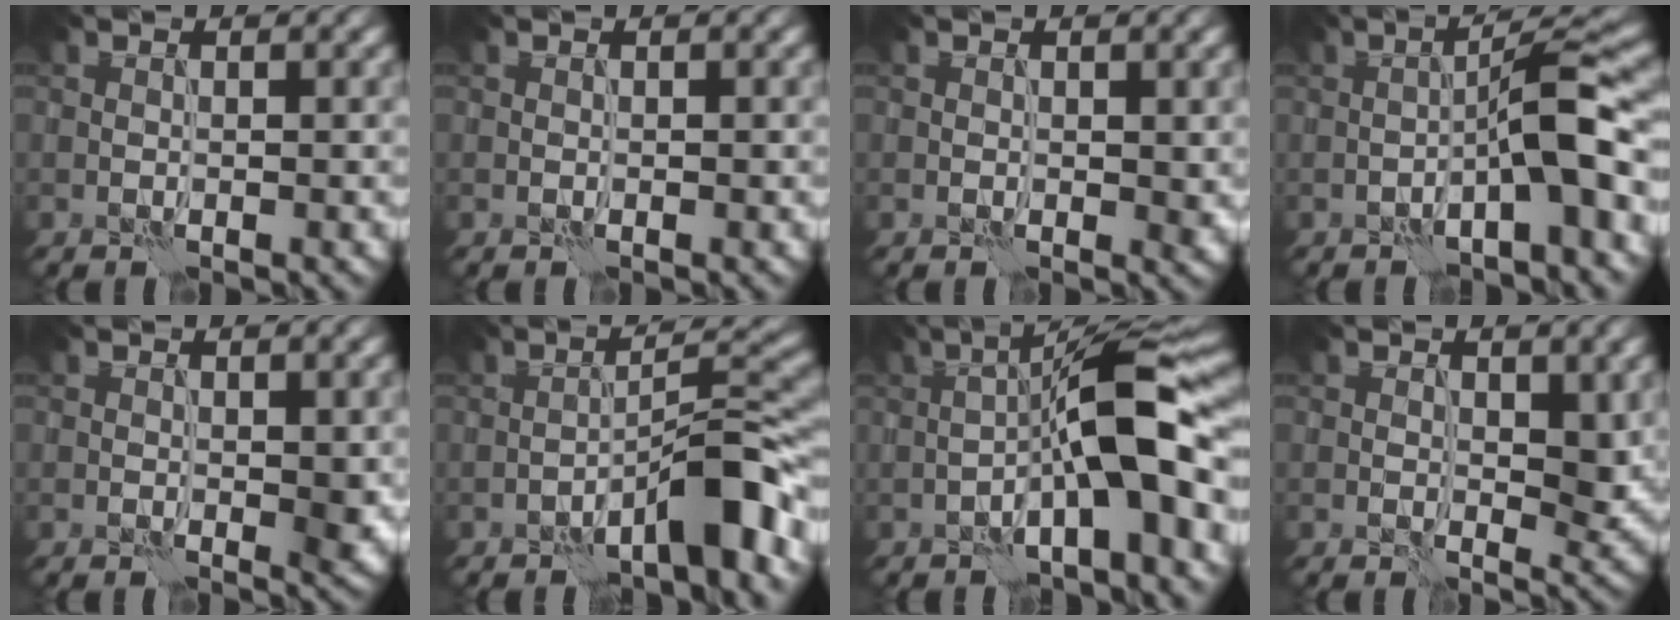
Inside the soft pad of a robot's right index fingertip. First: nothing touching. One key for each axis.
{"total": 0.0}
{"total": 1.0, "fx": 0.3, "fy": 0.7, "fz": 0.7, "tx": -0.007, "ty": -0.002, "tz": 0.006}
{"total": 5.9, "fx": -2.2, "fy": 0.8, "fz": 5.4, "tx": -0.080, "ty": 0.029, "tz": -0.039}
{"total": 1.6, "fx": -0.1, "fy": 0.8, "fz": 1.4, "tx": -0.015, "ty": -0.002, "tz": -0.001}
{"total": 6.4, "fx": -3.9, "fy": 1.3, "fz": 4.9, "tx": -0.071, "ty": 0.025, "tz": -0.064}
{"total": 9.4, "fx": -2.4, "fy": 1.8, "fz": 8.9, "tx": -0.129, "ty": 0.032, "tz": -0.045}
{"total": 3.1, "fx": 0.6, "fy": 1.9, "fz": 2.3, "tx": -0.029, "ty": -0.007, "tz": 0.011}